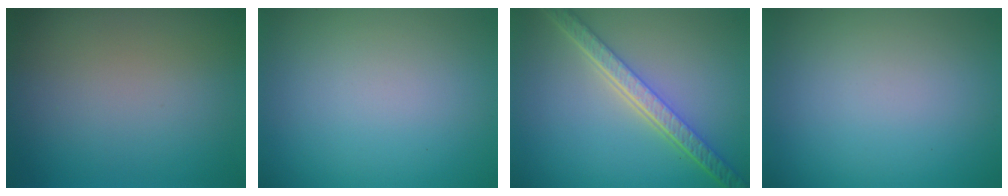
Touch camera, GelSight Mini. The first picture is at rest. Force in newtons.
{"total": 0.0}
{"total": 5.6, "press": 4.2, "slide": 3.7}
{"total": 0.0}